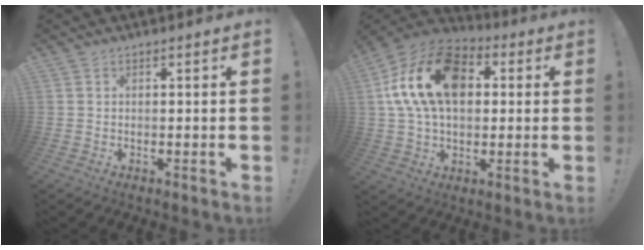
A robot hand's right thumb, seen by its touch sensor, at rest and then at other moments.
{"total": 20.8, "force": [5.0, 13.5, 15.0], "torque": [-0.264, 0.001, 0.093]}